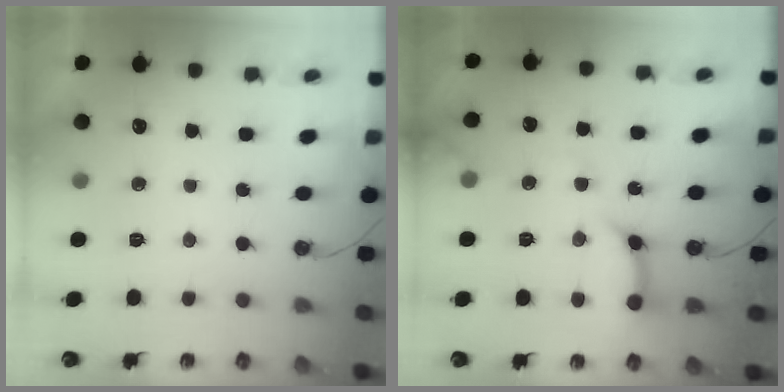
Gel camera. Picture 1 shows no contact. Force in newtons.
{"total": 12.7, "press": 12.6, "slide": 1.2}